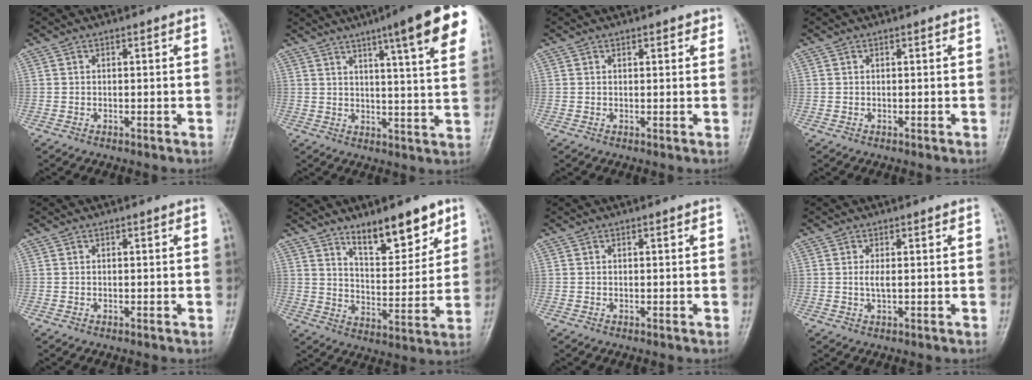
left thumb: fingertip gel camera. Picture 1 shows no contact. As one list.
[{"total": 17.4, "force": [9.3, 2.1, 14.5], "torque": [-0.178, -0.027, 0.114]}, {"total": 1.5, "force": [1.1, 0.7, 0.8], "torque": [-0.003, -0.004, 0.010]}, {"total": 0.0}, {"total": 0.0}, {"total": 12.8, "force": [8.7, 4.8, 8.1], "torque": [-0.086, -0.059, 0.142]}, {"total": 0.0}, {"total": 1.8, "force": [0.3, 0.4, 1.7], "torque": [-0.039, -0.001, 0.008]}]